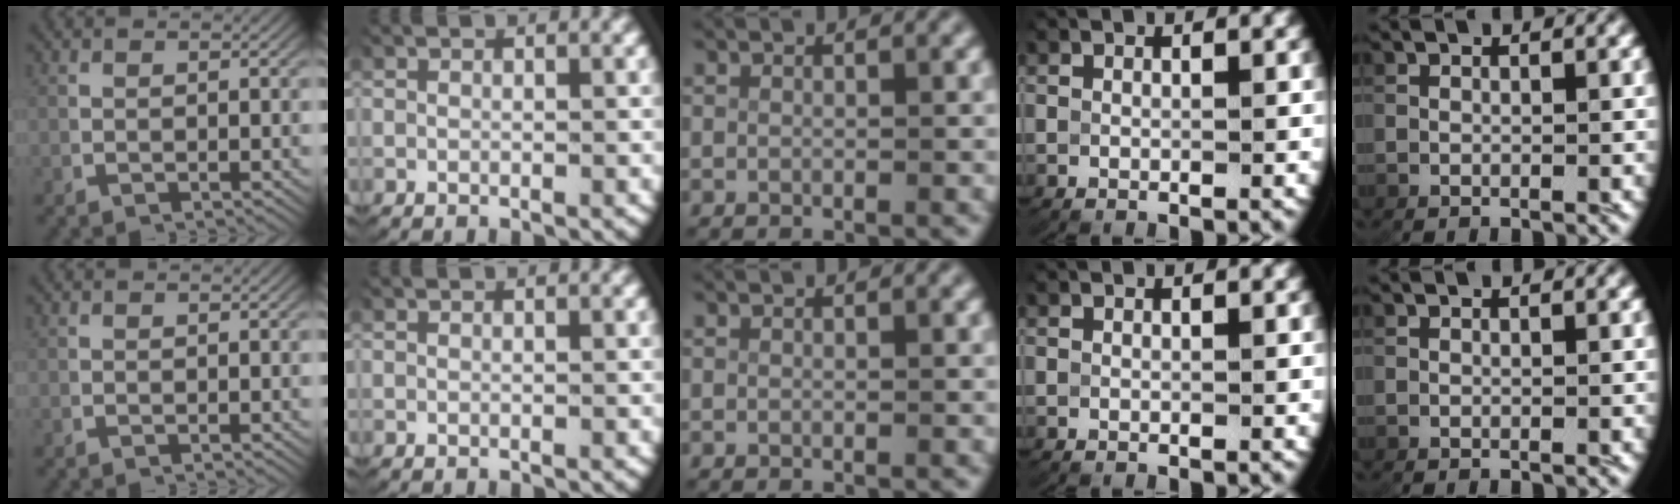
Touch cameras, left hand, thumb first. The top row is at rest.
{}